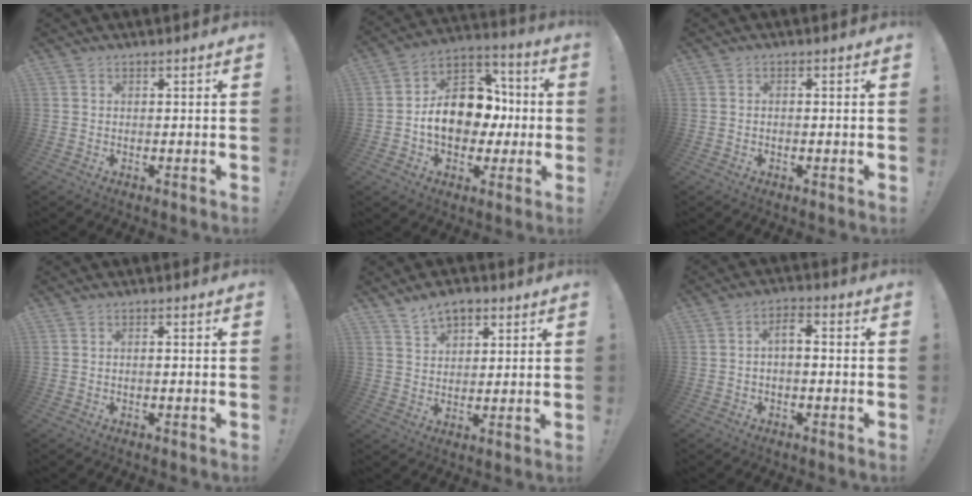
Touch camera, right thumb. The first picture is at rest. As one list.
[{"total": 16.8, "force": [-1.4, 12.6, 11.1], "torque": [-0.172, 0.021, -0.016]}, {"total": 0.6, "force": [-0.3, 0.2, 0.5], "torque": [-0.008, 0.002, -0.007]}, {"total": 0.8, "force": [-0.3, -0.1, 0.8], "torque": [-0.015, 0.001, -0.006]}, {"total": 6.8, "force": [4.6, 4.1, 2.9], "torque": [-0.047, -0.017, 0.085]}, {"total": 4.1, "force": [-0.6, 1.9, 3.6], "torque": [-0.058, 0.006, -0.013]}]